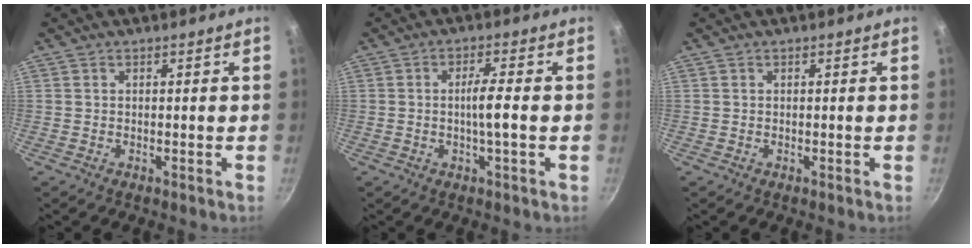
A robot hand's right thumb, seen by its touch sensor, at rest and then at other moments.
{"total": 4.6, "force": [-0.6, 0.2, 4.6], "torque": [-0.087, 0.008, -0.011]}
{"total": 0.0}